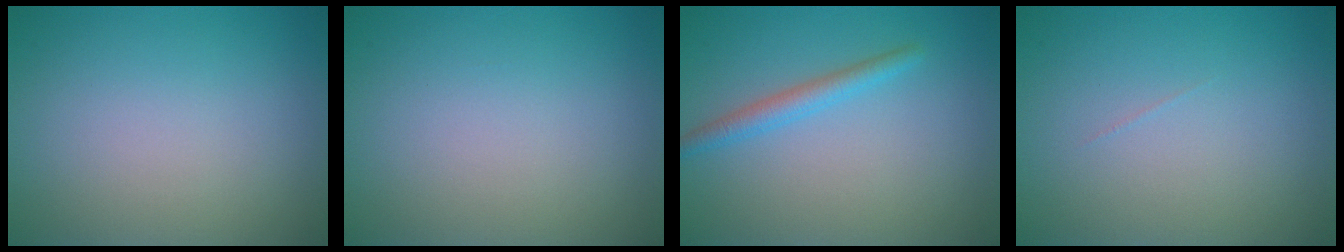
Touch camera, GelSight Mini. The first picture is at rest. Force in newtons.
{"total": 0.0}
{"total": 2.0, "press": 2.0, "slide": 0.1}
{"total": 0.0}